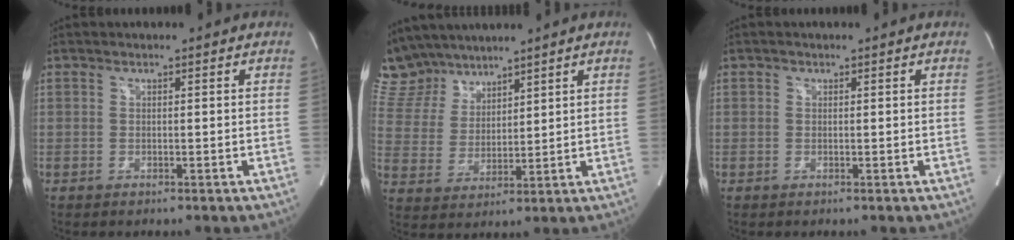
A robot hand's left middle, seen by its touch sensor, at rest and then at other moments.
{"total": 9.5, "force": [8.6, 3.9, 1.2], "torque": [-0.038, 0.018, 0.185]}
{"total": 0.0}